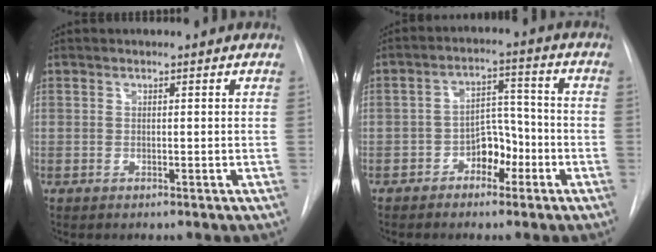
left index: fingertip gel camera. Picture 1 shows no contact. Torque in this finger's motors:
{"motor_torque": [0.07, 0.03, 0.08, 0.02]}